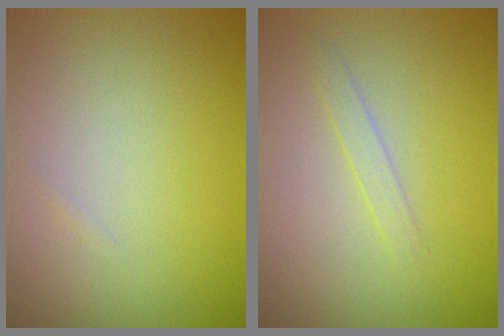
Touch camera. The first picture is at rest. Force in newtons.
{"total": 1.0, "press": 1.0, "slide": 0.0}